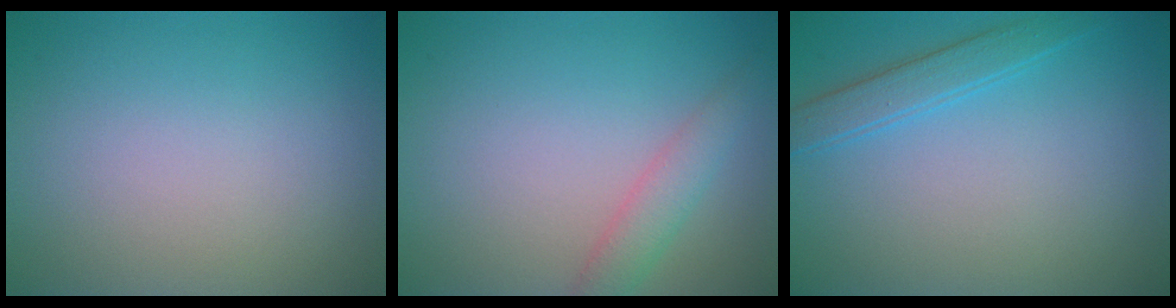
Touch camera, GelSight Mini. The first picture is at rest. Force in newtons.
{"total": 2.2, "press": 2.2, "slide": 0.2}
{"total": 2.2, "press": 2.2, "slide": 0.2}